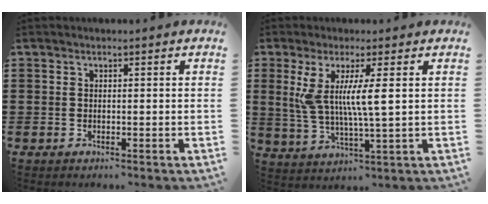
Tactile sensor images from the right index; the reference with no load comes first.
{"total": 7.4, "force": [1.8, 0.6, 7.1], "torque": [-0.150, -0.009, 0.027]}